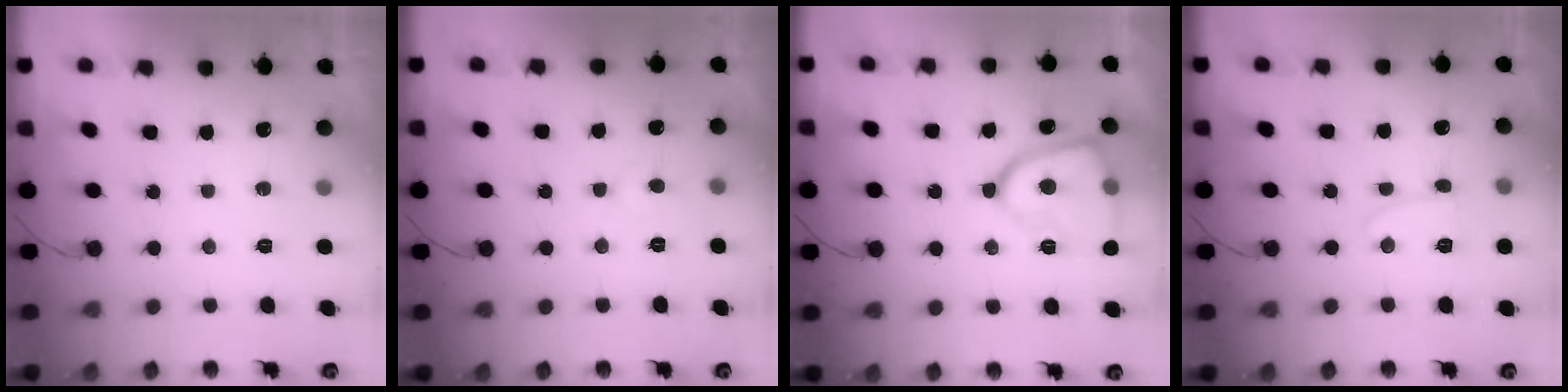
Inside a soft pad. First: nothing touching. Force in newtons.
{"total": 2.5, "press": 2.5, "slide": 0.2}
{"total": 15.5, "press": 15.4, "slide": 1.5}
{"total": 5.0, "press": 4.9, "slide": 0.6}